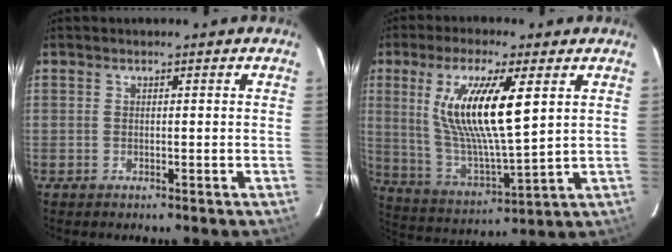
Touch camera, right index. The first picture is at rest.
{"total": 16.6, "force": [5.2, 3.5, 15.3], "torque": [-0.292, -0.008, 0.109]}